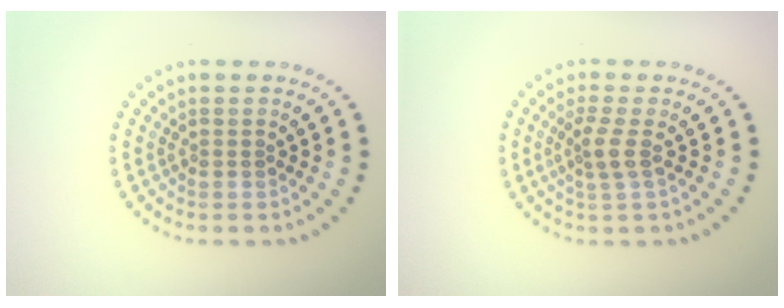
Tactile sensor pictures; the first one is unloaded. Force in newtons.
{"total": 2.1, "press": 1.6, "slide": 1.3}